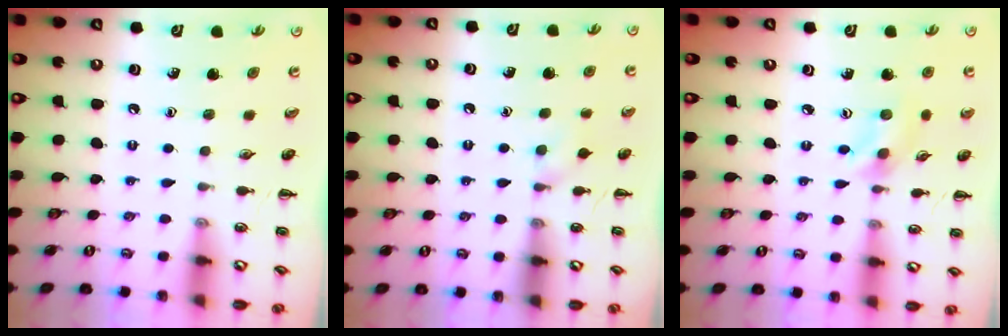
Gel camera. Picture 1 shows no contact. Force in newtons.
{"total": 4.0, "press": 3.7, "slide": 1.5}
{"total": 2.7, "press": 2.6, "slide": 0.6}